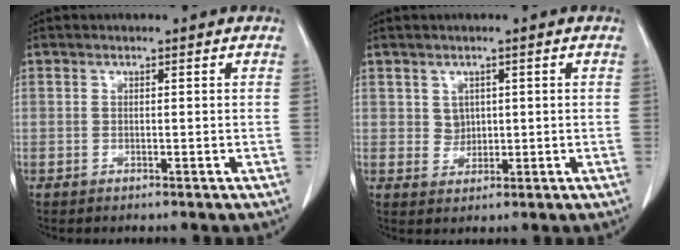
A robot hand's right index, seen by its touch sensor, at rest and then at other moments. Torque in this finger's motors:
{"motor_torque": [-0.09, 0.08, 0.05, 0.01]}